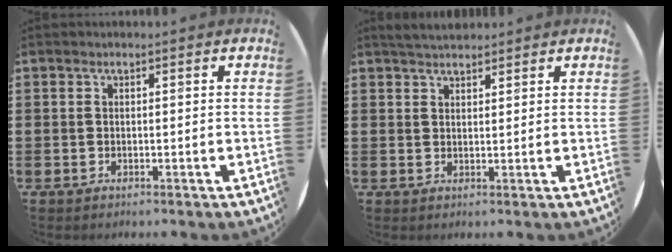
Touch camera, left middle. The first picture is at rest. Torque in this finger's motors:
{"motor_torque": [0.38, -0.36, 0.00, 0.00]}